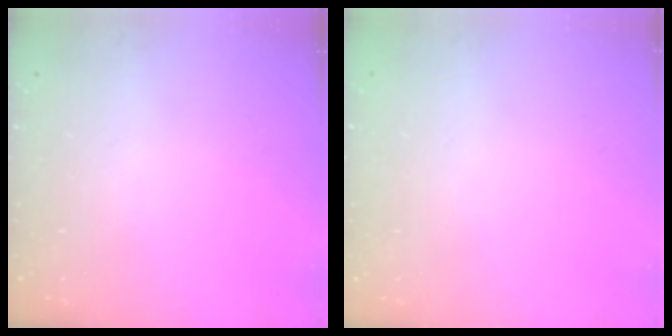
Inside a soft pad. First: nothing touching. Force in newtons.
{"total": 0.0}